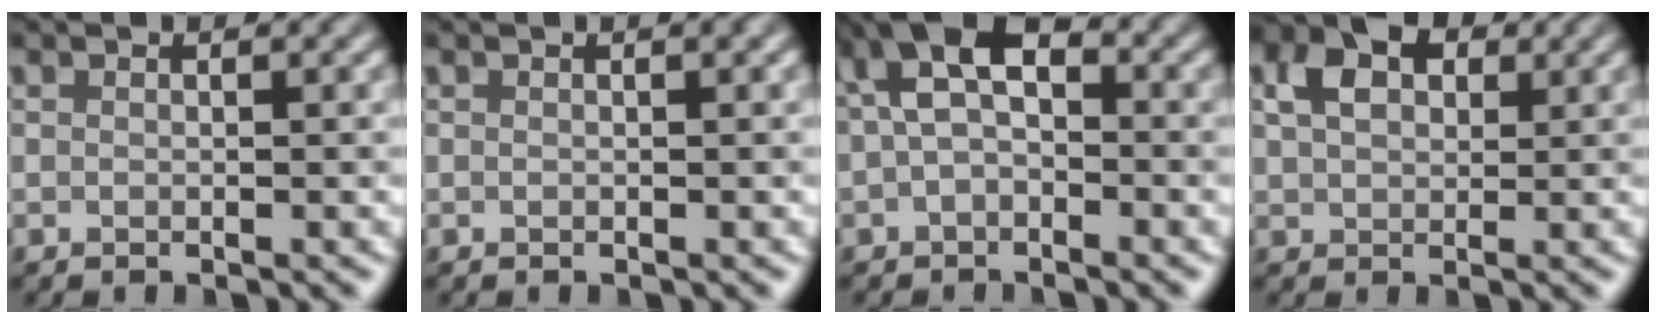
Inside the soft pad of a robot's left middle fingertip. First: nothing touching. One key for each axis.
{"total": 0.6, "fx": 0.1, "fy": 0.1, "fz": 0.6, "tx": -0.006, "ty": 0.005, "tz": 0.001}
{"total": 5.6, "fx": 0.3, "fy": 3.3, "fz": 4.5, "tx": -0.081, "ty": 0.023, "tz": -0.006}
{"total": 4.6, "fx": 1.7, "fy": 3.2, "fz": 2.8, "tx": -0.058, "ty": 0.011, "tz": 0.025}